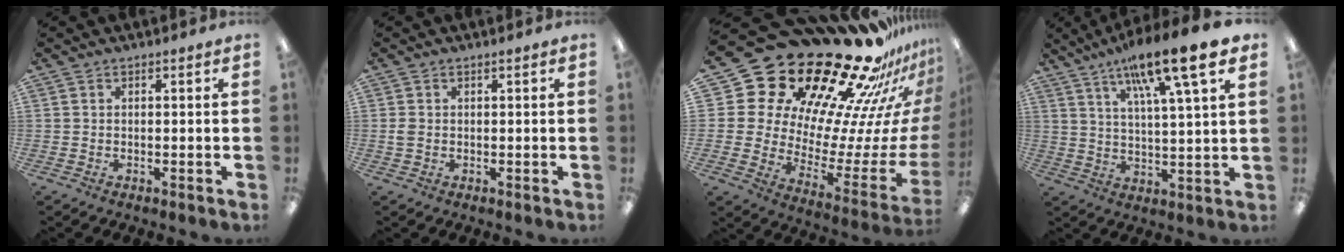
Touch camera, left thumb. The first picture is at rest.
{"total": 1.5, "force": [-0.1, 1.0, 1.2], "torque": [-0.022, 0.003, -0.002]}
{"total": 30.2, "force": [23.0, 12.4, 15.2], "torque": [-0.220, -0.221, 0.425]}
{"total": 15.1, "force": [10.0, 2.1, 11.1], "torque": [-0.188, -0.047, 0.153]}